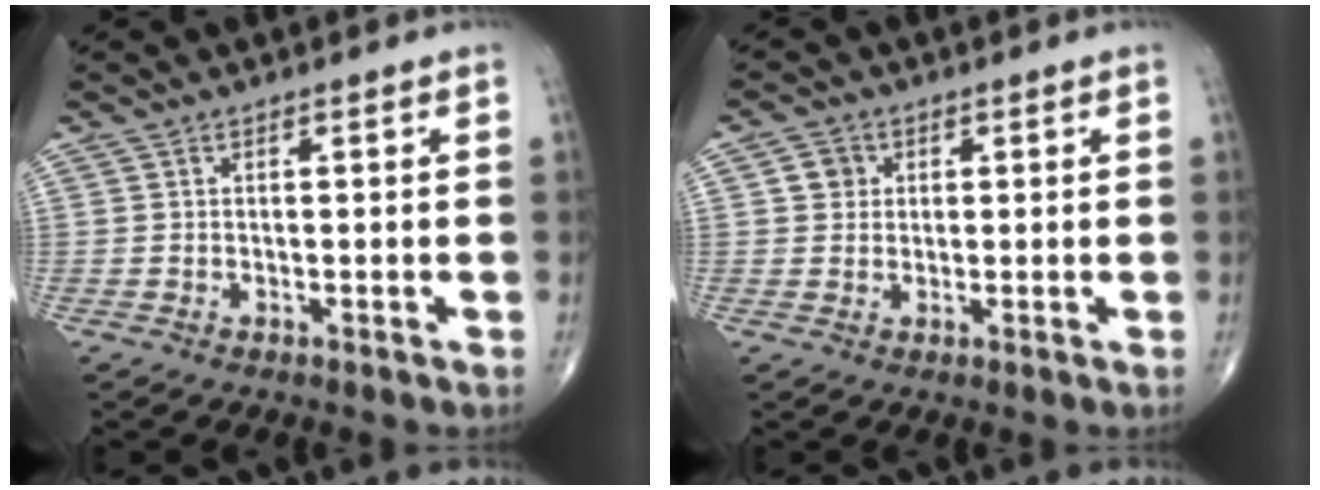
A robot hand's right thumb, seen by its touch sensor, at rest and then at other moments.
{"total": 3.1, "force": [0.8, 2.9, 1.0], "torque": [0.000, 0.000, 0.009]}